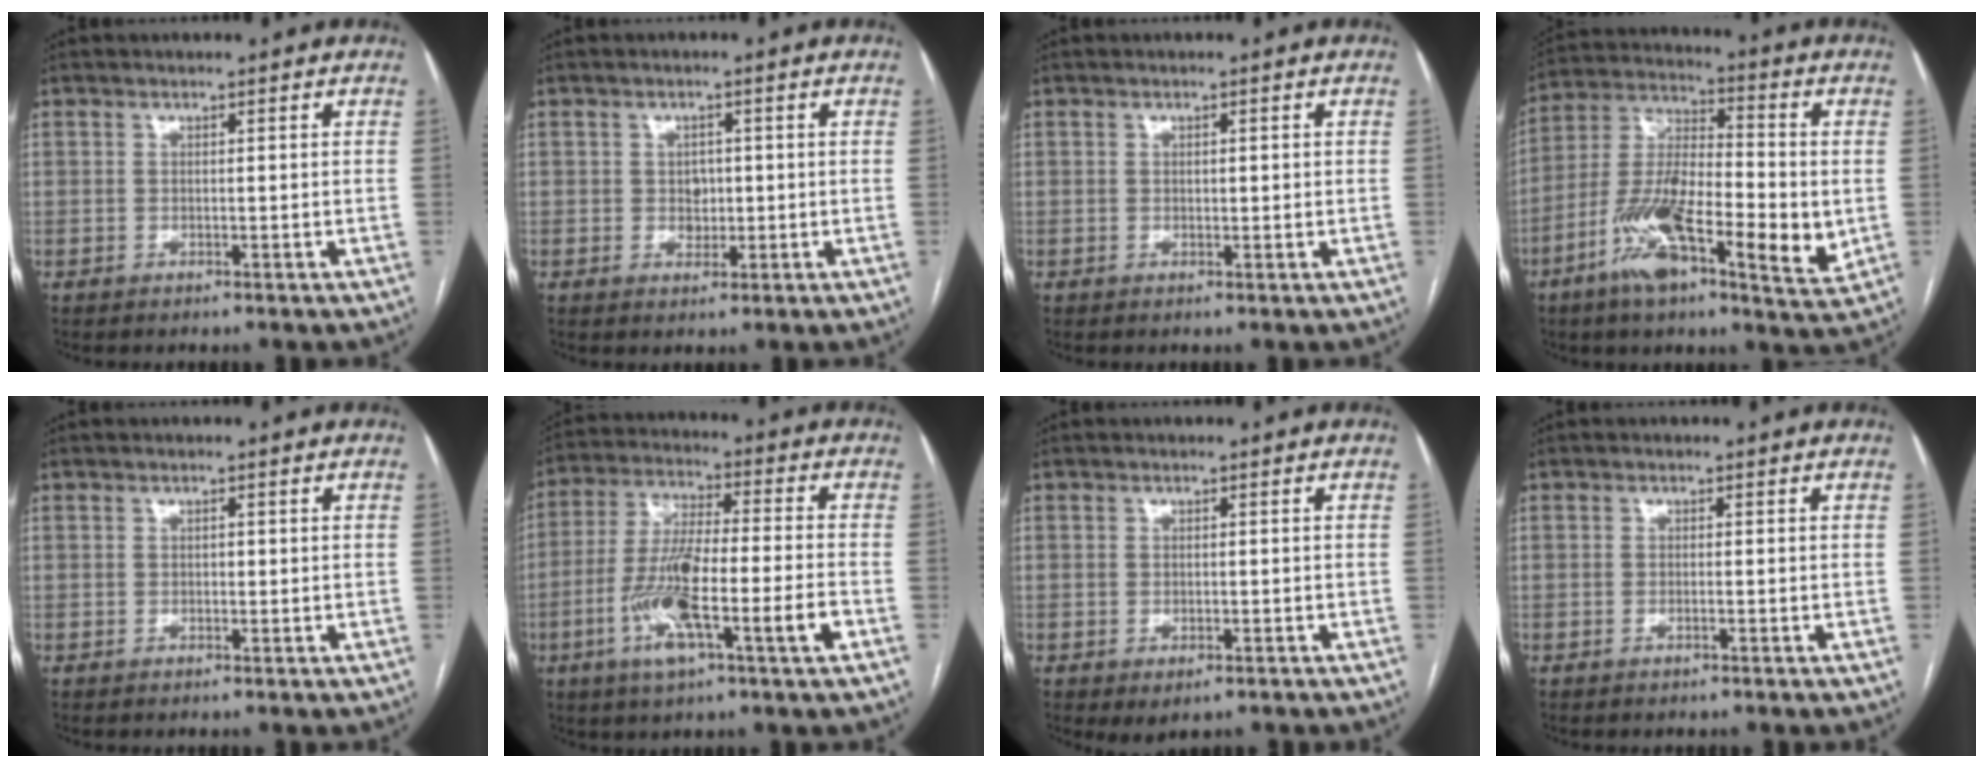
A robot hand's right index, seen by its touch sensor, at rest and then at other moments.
{"total": 2.4, "force": [0.0, 2.0, 1.4], "torque": [-0.014, 0.002, 0.003]}
{"total": 0.9, "force": [0.2, 0.4, 0.8], "torque": [-0.013, 0.000, 0.004]}
{"total": 17.0, "force": [-5.0, 4.7, 15.6], "torque": [-0.294, -0.002, -0.093]}
{"total": 0.5, "force": [0.0, 0.4, 0.4], "torque": [-0.004, 0.001, 0.000]}
{"total": 14.1, "force": [-4.8, 1.3, 13.1], "torque": [-0.254, -0.001, -0.086]}
{"total": 2.4, "force": [-1.1, 1.1, 1.8], "torque": [-0.026, -0.004, -0.006]}
{"total": 0.5, "force": [-0.3, 0.0, 0.5], "torque": [-0.010, 0.000, -0.003]}